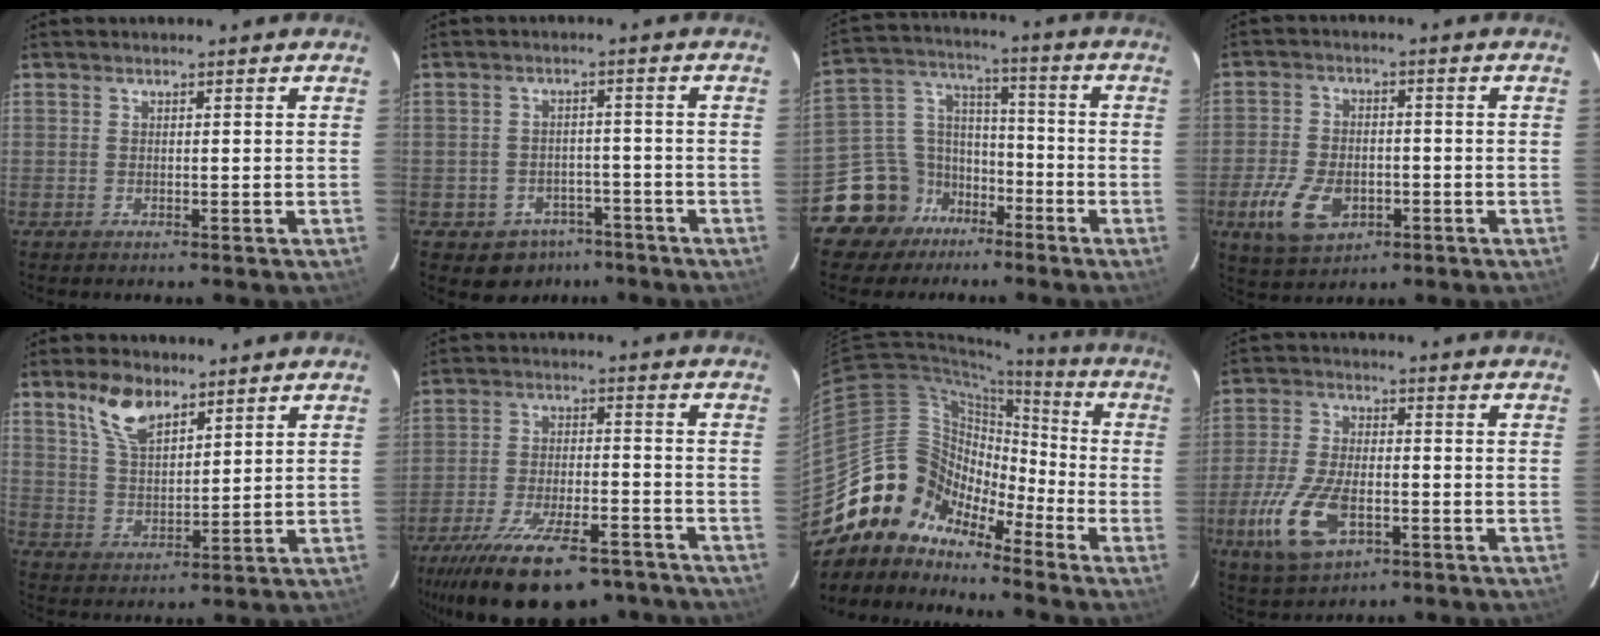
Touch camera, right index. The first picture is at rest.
{"total": 6.8, "force": [-4.4, 5.0, 1.3], "torque": [-0.034, 0.026, -0.047]}
{"total": 12.7, "force": [-8.8, 8.8, 2.5], "torque": [-0.074, 0.061, -0.149]}
{"total": 11.0, "force": [-4.3, 6.8, 7.5], "torque": [-0.171, -0.007, -0.069]}
{"total": 8.8, "force": [5.7, 4.0, 5.3], "torque": [-0.097, 0.011, 0.115]}
{"total": 21.9, "force": [-16.3, 8.0, 12.3], "torque": [-0.238, -0.031, -0.241]}
{"total": 12.8, "force": [-9.8, 8.0, 2.2], "torque": [-0.050, 0.046, -0.199]}
{"total": 13.2, "force": [-5.0, 6.6, 10.2], "torque": [-0.229, -0.013, -0.088]}